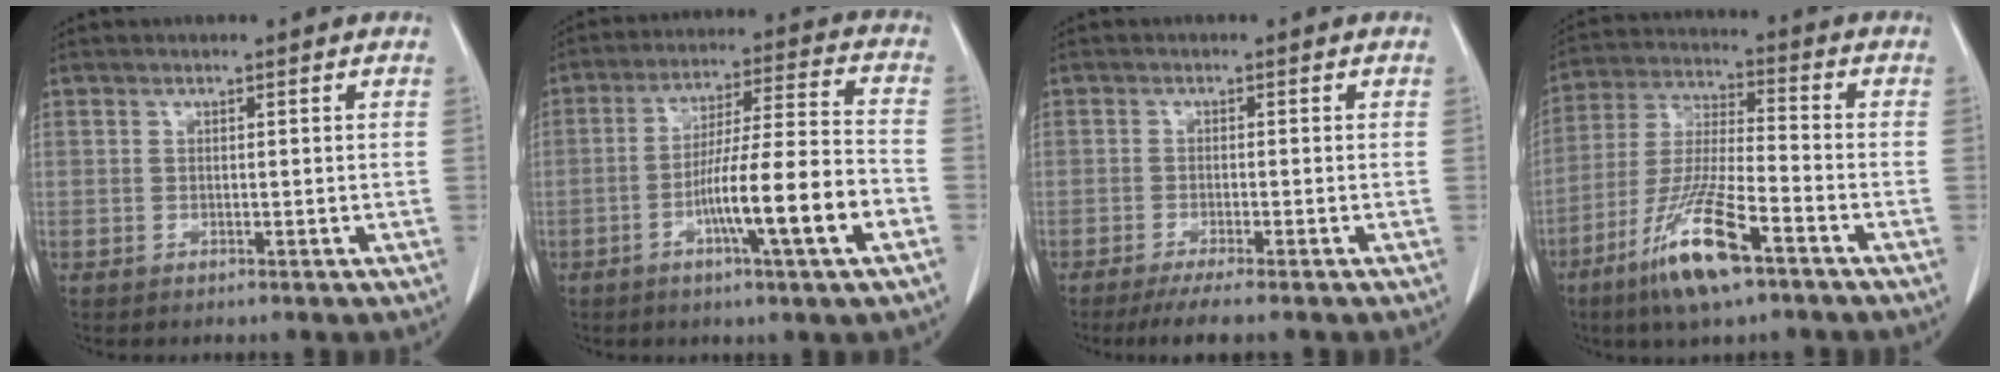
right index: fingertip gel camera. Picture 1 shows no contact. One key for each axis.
{"total": 14.0, "fx": -5.2, "fy": 0.1, "fz": 13.0, "tx": -0.221, "ty": 0.002, "tz": -0.087}
{"total": 4.8, "fx": -3.7, "fy": -0.1, "fz": 3.0, "tx": -0.044, "ty": -0.010, "tz": -0.061}
{"total": 13.5, "fx": -7.7, "fy": 1.8, "fz": 10.9, "tx": -0.226, "ty": -0.027, "tz": -0.142}